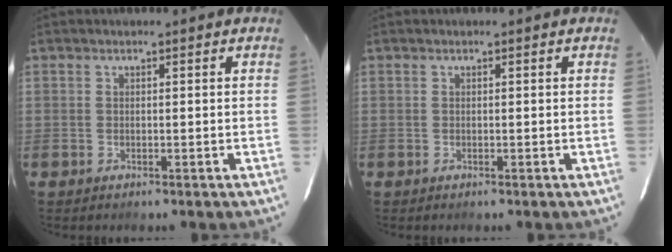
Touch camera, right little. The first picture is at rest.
{"total": 0.0}